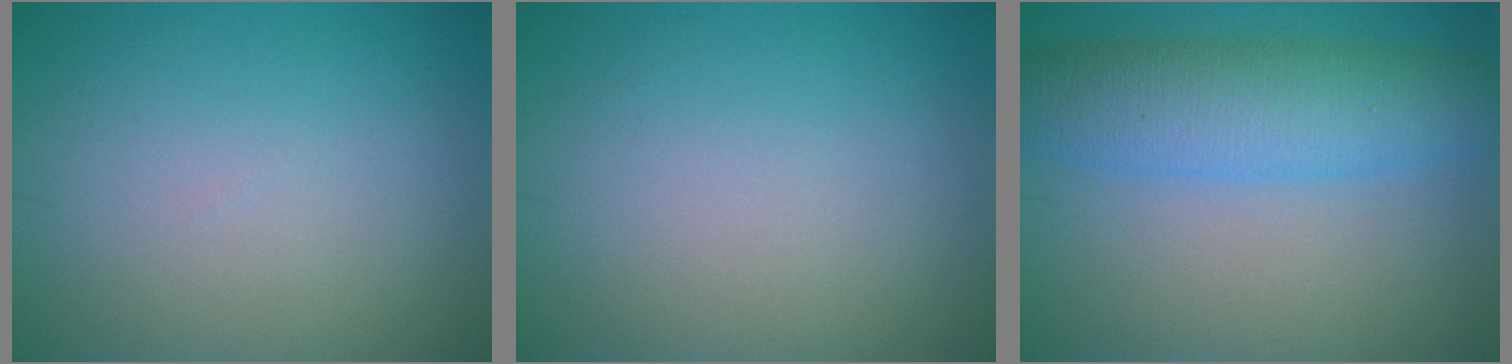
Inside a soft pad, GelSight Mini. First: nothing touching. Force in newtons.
{"total": 0.0}
{"total": 7.2, "press": 7.2, "slide": 0.2}